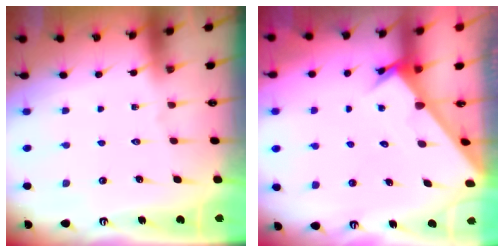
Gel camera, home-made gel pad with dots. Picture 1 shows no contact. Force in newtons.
{"total": 2.9, "press": 2.9, "slide": 0.1}